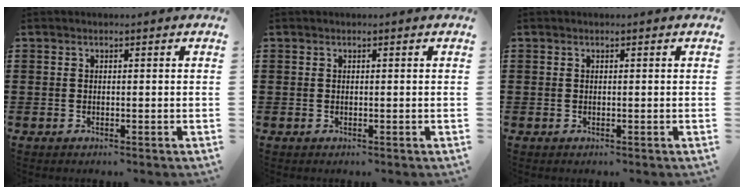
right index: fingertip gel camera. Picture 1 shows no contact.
{"total": 0.0}
{"total": 0.0}